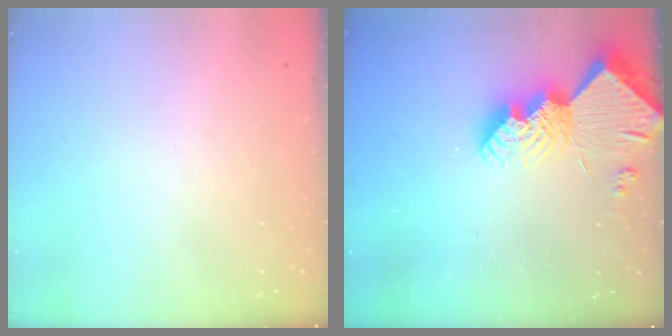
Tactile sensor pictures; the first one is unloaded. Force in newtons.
{"total": 13.7, "press": 13.6, "slide": 1.1}